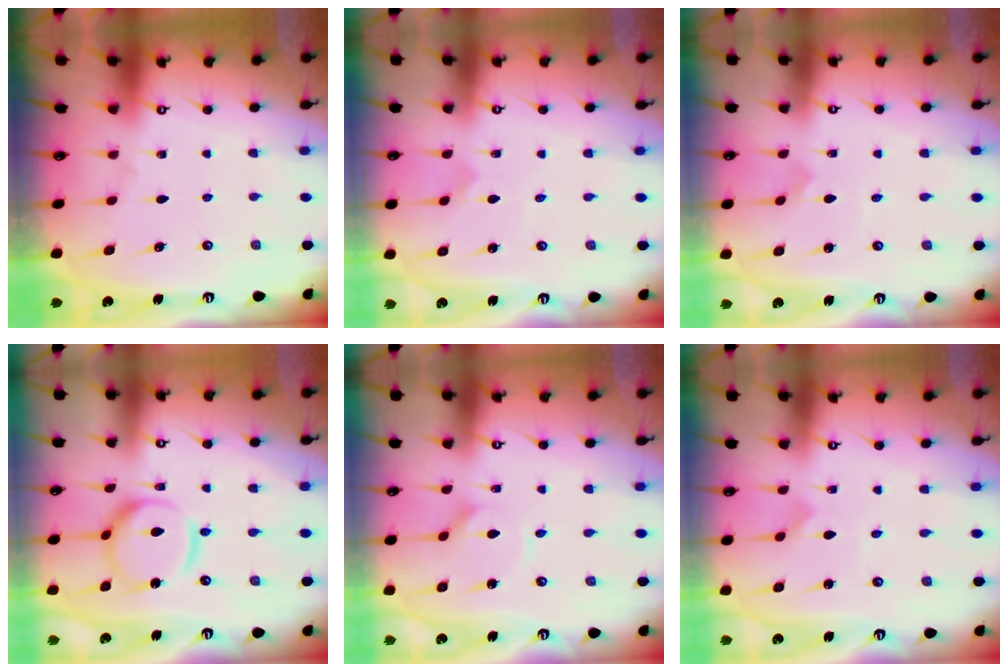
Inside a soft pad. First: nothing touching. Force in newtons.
{"total": 0.0}
{"total": 0.0}
{"total": 12.5, "press": 12.5, "slide": 1.1}
{"total": 1.8, "press": 1.8, "slide": 0.3}
{"total": 0.0}